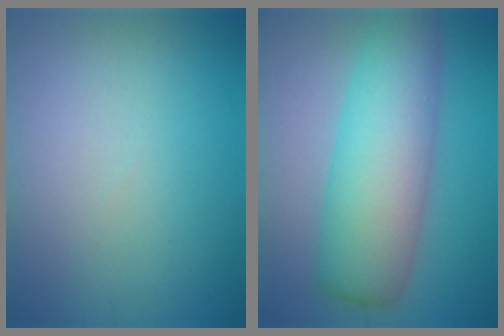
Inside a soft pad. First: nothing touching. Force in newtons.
{"total": 8.5, "press": 8.5, "slide": 0.2}